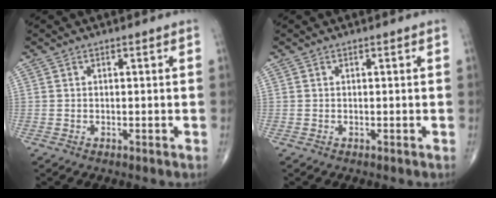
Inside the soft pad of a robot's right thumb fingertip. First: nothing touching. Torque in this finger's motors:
{"motor_torque": [0.01, 0.01, 0.00, 0.00, 0.00]}